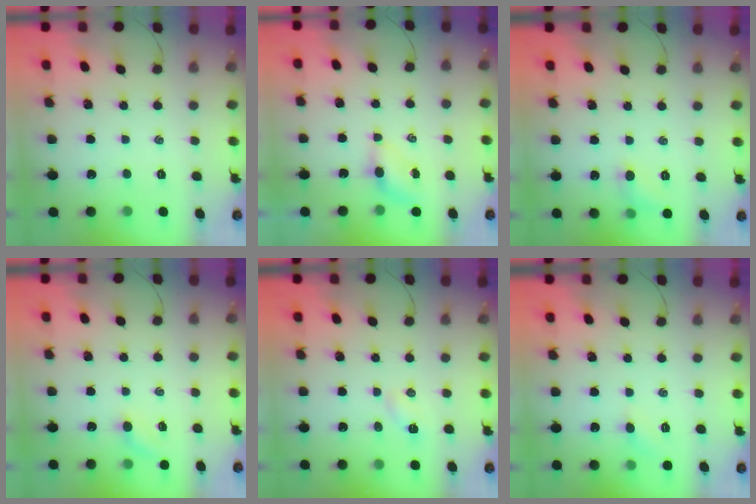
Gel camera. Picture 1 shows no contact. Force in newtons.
{"total": 4.0, "press": 3.9, "slide": 1.2}
{"total": 5.9, "press": 5.6, "slide": 1.9}
{"total": 3.3, "press": 3.1, "slide": 1.1}
{"total": 3.2, "press": 3.0, "slide": 0.9}
{"total": 4.2, "press": 4.1, "slide": 1.2}